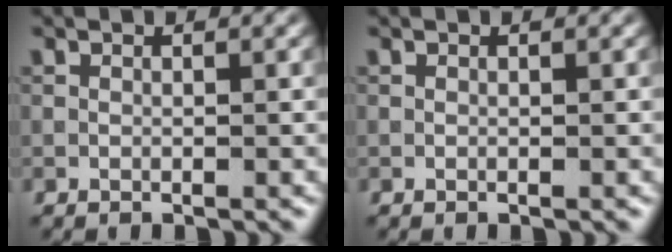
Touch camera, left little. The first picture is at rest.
{"total": 0.0}